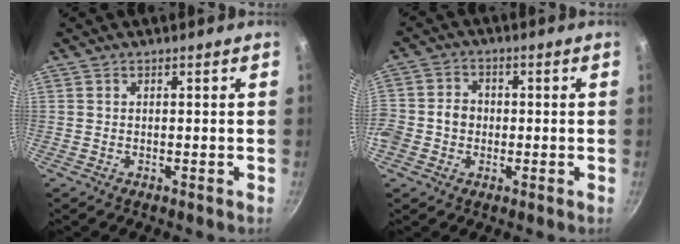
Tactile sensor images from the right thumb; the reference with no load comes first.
{"total": 8.9, "force": [-1.0, 7.6, 4.6], "torque": [-0.090, 0.026, -0.017]}